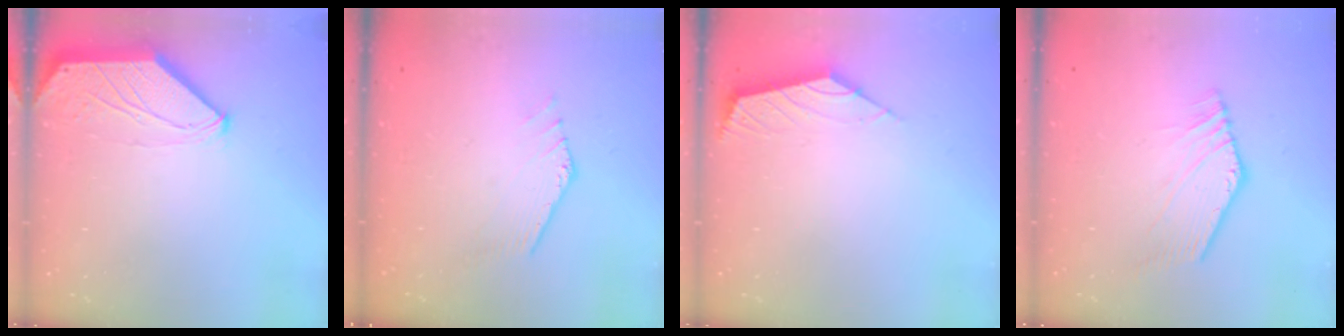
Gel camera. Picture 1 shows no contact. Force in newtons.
{"total": 0.5, "press": 0.4, "slide": 0.3}
{"total": 2.6, "press": 2.5, "slide": 0.6}
{"total": 1.1, "press": 1.1, "slide": 0.1}